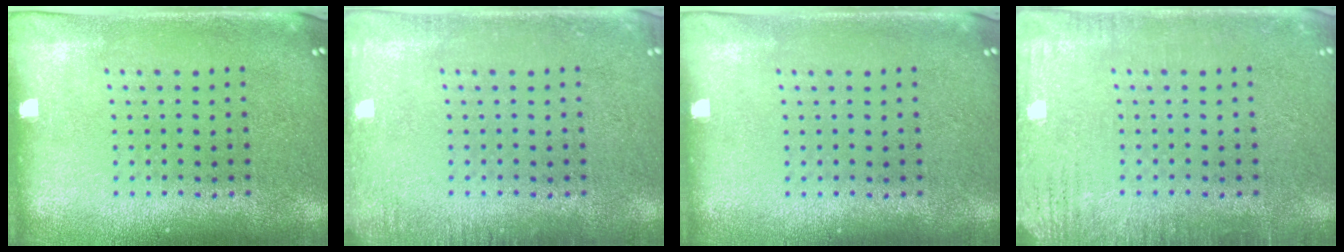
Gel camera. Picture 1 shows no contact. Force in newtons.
{"total": 1.3, "press": 1.2, "slide": 0.2}
{"total": 0.0}
{"total": 2.5, "press": 2.5, "slide": 0.4}